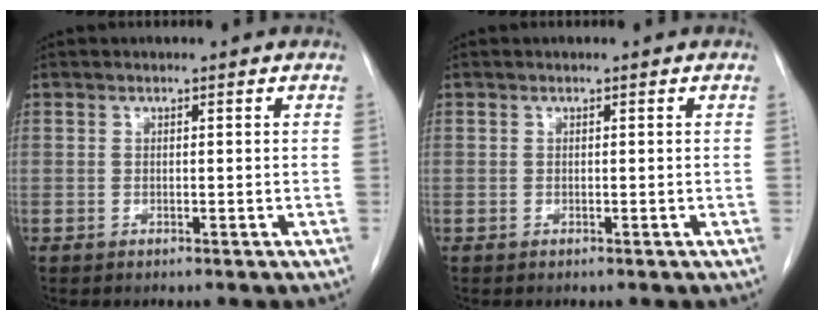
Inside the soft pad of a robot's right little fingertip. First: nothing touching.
{"total": 0.0}